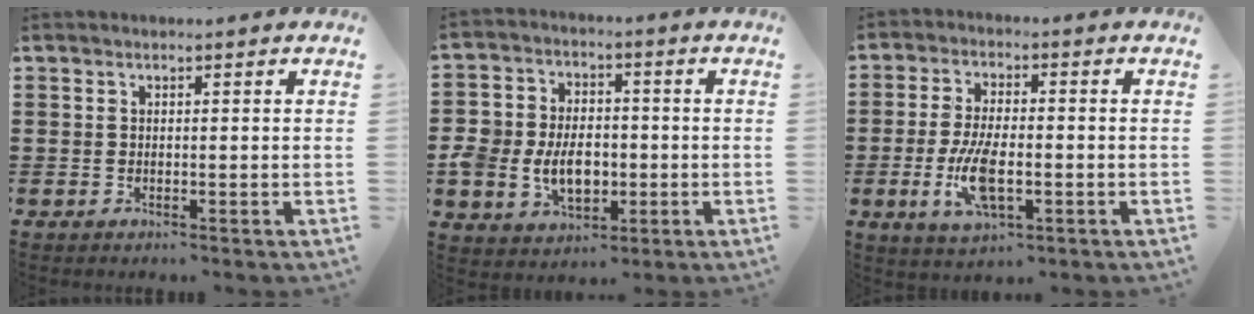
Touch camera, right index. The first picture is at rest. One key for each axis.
{"total": 7.6, "fx": -1.4, "fy": 5.9, "fz": 4.6, "tx": -0.103, "ty": 0.007, "tz": -0.026}
{"total": 8.3, "fx": -2.1, "fy": 3.4, "fz": 7.3, "tx": -0.162, "ty": -0.012, "tz": -0.040}